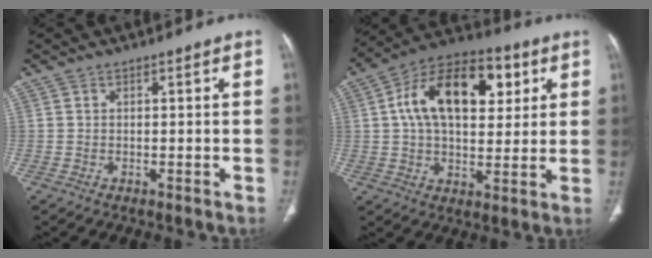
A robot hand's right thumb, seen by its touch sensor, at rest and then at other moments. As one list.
[{"total": 19.8, "force": [5.5, 11.5, 15.1], "torque": [-0.214, 0.010, 0.079]}]